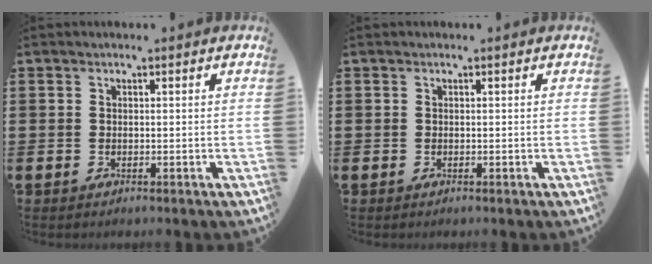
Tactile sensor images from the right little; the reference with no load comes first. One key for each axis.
{"total": 0.0}